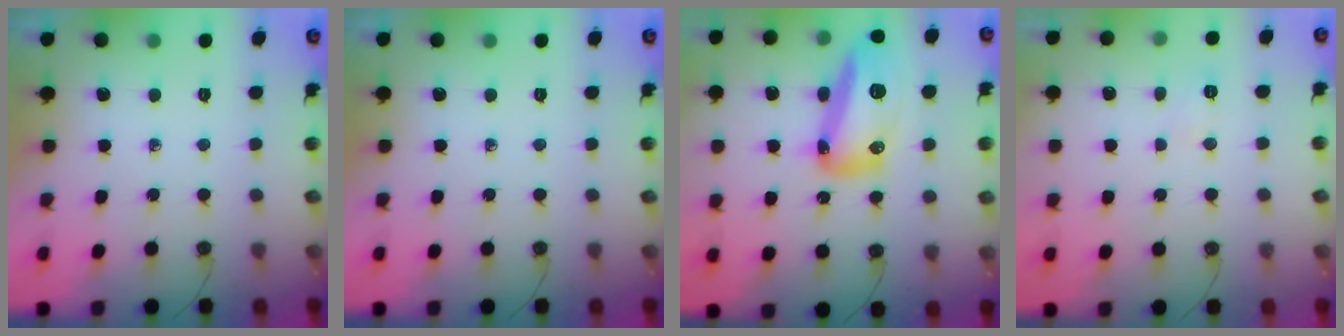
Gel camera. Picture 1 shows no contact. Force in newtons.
{"total": 0.0}
{"total": 17.0, "press": 16.9, "slide": 1.8}
{"total": 3.0, "press": 2.9, "slide": 0.7}